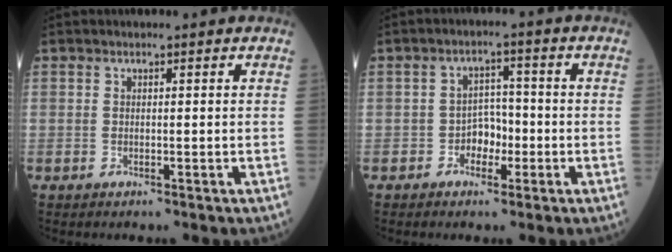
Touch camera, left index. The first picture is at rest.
{"total": 3.6, "force": [-1.4, 2.5, 2.2], "torque": [-0.029, 0.011, -0.029]}